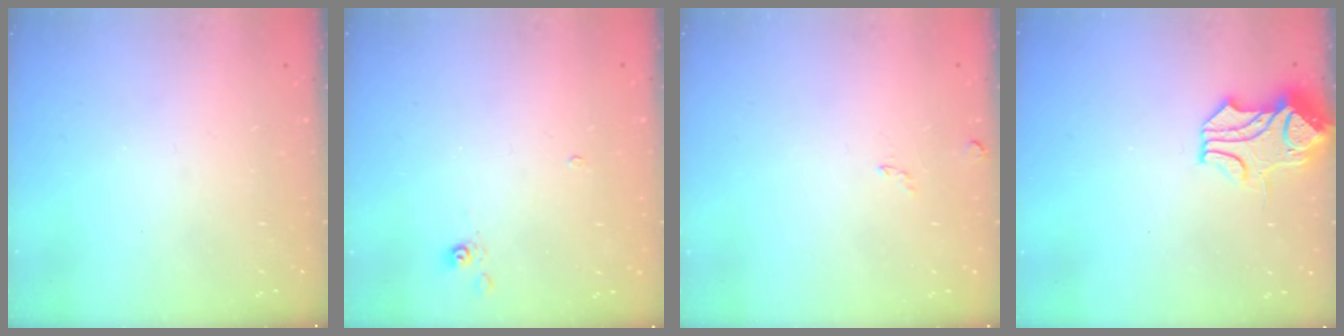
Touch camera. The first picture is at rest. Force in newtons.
{"total": 3.7, "press": 3.6, "slide": 0.5}
{"total": 2.6, "press": 2.5, "slide": 0.5}
{"total": 1.5, "press": 0.8, "slide": 1.3}